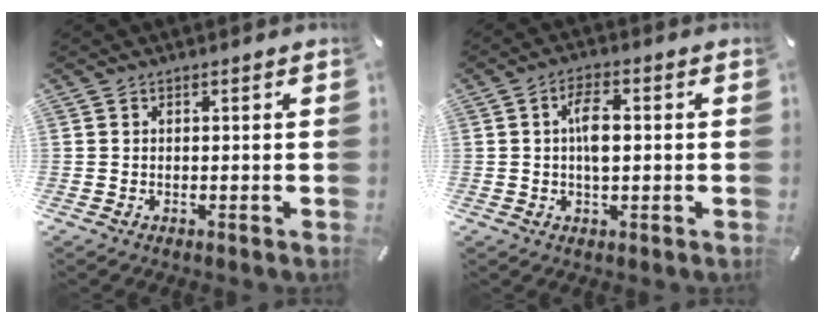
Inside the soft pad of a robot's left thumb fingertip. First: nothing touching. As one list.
[{"total": 5.8, "force": [0.3, 2.7, 5.2], "torque": [-0.105, 0.000, -0.001]}]